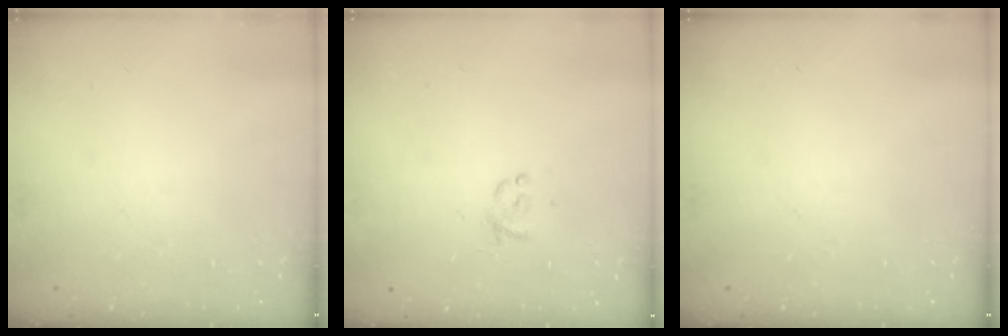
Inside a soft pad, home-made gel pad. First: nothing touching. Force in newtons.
{"total": 0.9, "press": 0.9, "slide": 0.2}
{"total": 0.0}